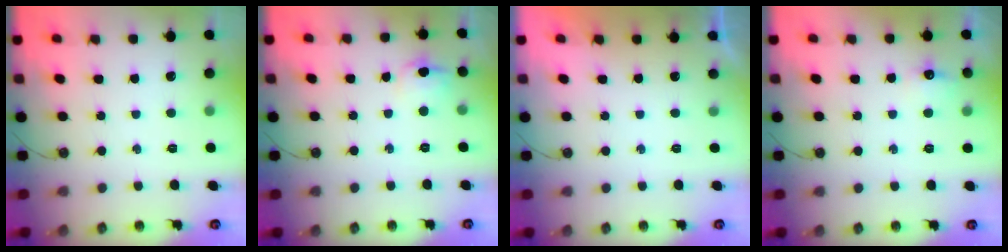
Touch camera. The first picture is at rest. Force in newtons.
{"total": 5.9, "press": 5.8, "slide": 1.5}
{"total": 0.0}
{"total": 5.1, "press": 5.0, "slide": 0.7}